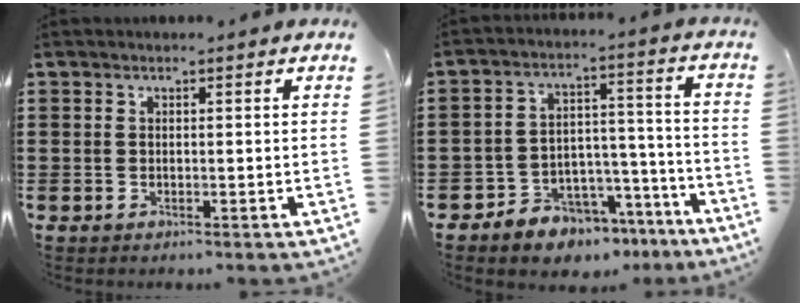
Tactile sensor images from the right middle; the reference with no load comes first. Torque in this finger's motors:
{"motor_torque": [2.14, 0.00, 0.38, 0.08]}